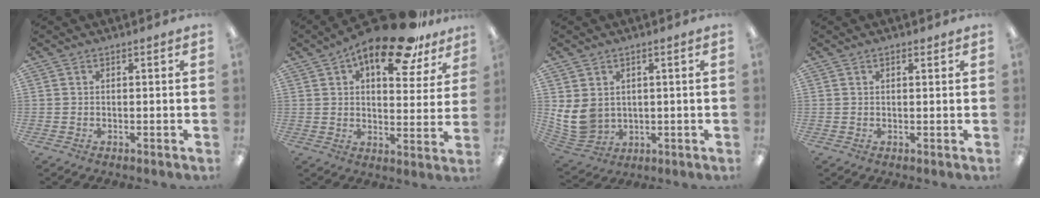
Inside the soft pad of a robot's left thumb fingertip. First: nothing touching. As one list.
[{"total": 16.9, "force": [11.3, 6.1, 10.9], "torque": [-0.159, -0.060, 0.184]}, {"total": 8.5, "force": [1.5, 7.0, 4.5], "torque": [-0.121, -0.007, 0.032]}, {"total": 1.2, "force": [0.7, 0.6, 0.7], "torque": [-0.008, -0.002, 0.011]}]